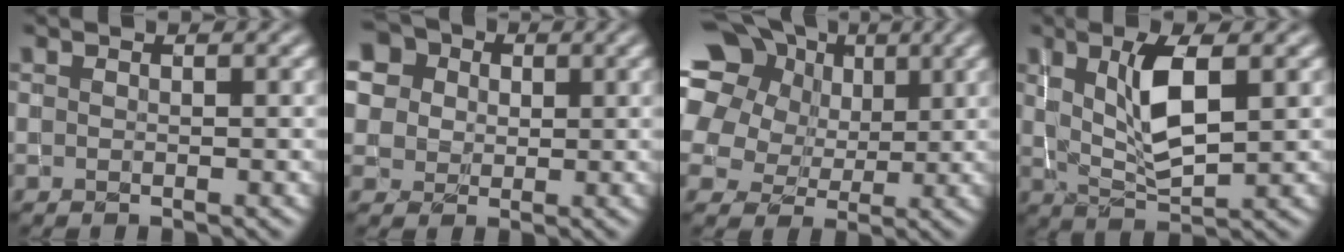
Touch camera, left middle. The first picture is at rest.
{"total": 9.7, "force": [4.2, 7.8, 4.0], "torque": [-0.100, 0.024, 0.063]}
{"total": 18.3, "force": [8.2, 14.0, 8.6], "torque": [-0.221, 0.049, 0.145]}
{"total": 4.8, "force": [1.2, 1.4, 4.4], "torque": [-0.089, -0.006, 0.027]}